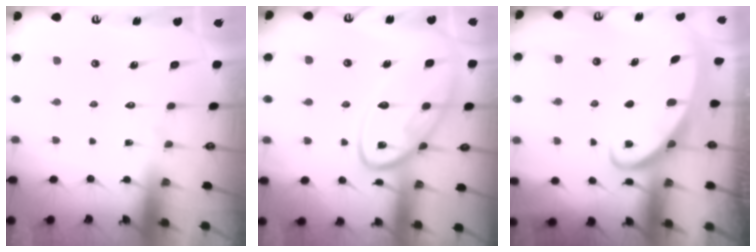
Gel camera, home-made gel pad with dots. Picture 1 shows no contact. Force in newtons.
{"total": 13.5, "press": 13.5, "slide": 1.2}
{"total": 2.5, "press": 2.5, "slide": 0.3}